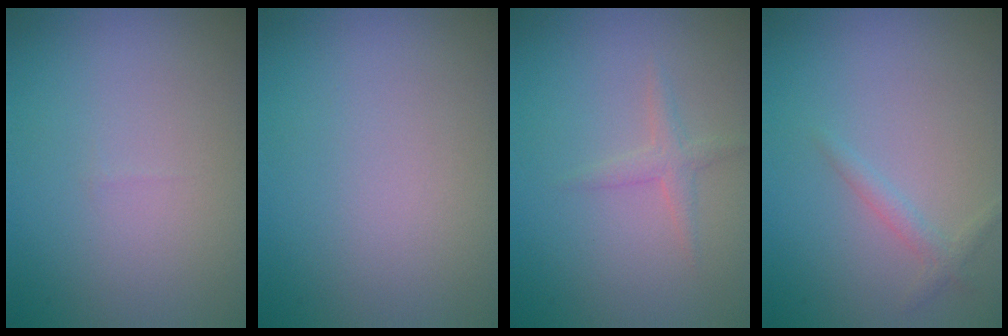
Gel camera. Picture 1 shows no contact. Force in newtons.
{"total": 0.0}
{"total": 1.3, "press": 1.3, "slide": 0.1}
{"total": 1.1, "press": 1.1, "slide": 0.0}